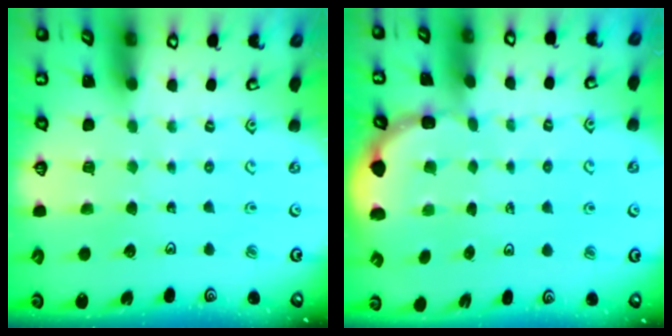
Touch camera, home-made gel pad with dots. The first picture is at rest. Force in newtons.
{"total": 1.8, "press": 1.7, "slide": 0.7}